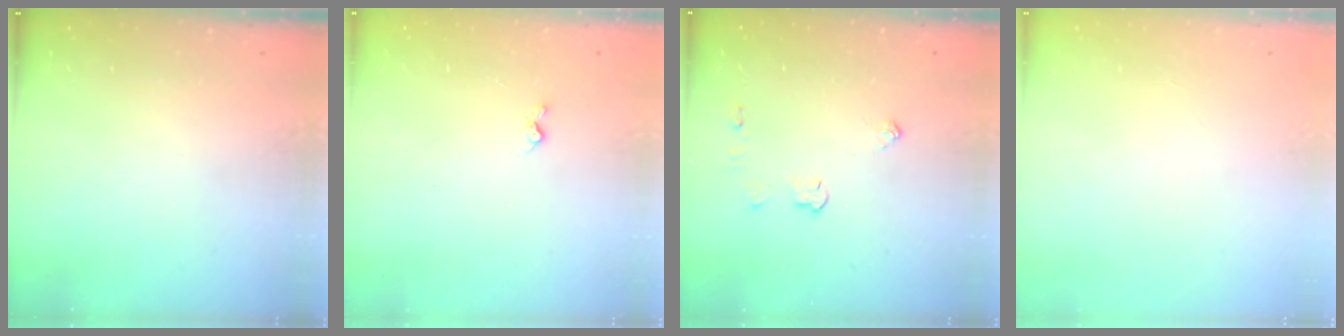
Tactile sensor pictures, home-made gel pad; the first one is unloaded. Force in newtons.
{"total": 3.0, "press": 3.0, "slide": 0.5}
{"total": 3.7, "press": 3.6, "slide": 0.5}
{"total": 0.0}